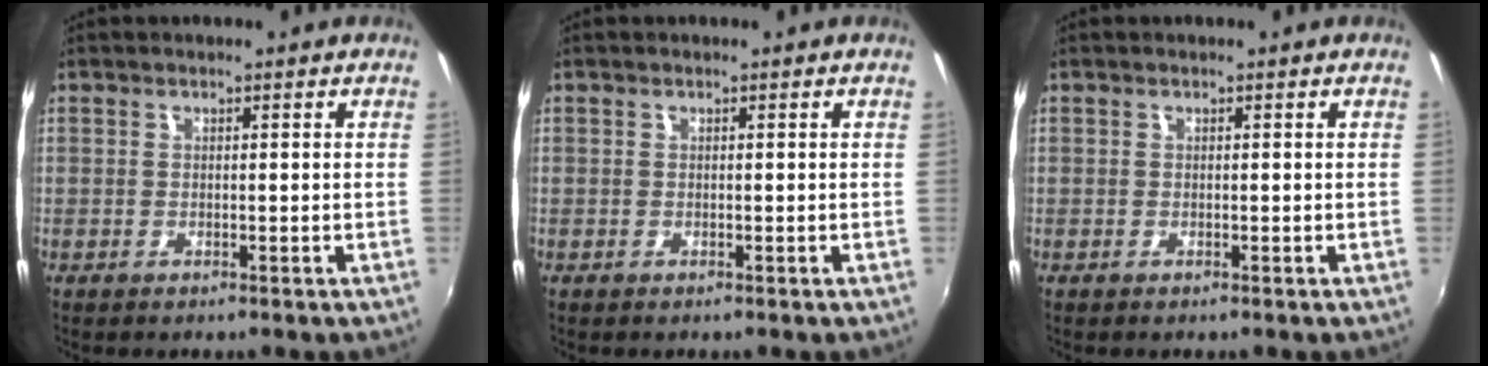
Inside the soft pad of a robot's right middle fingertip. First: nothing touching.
{"total": 0.0}
{"total": 0.0}